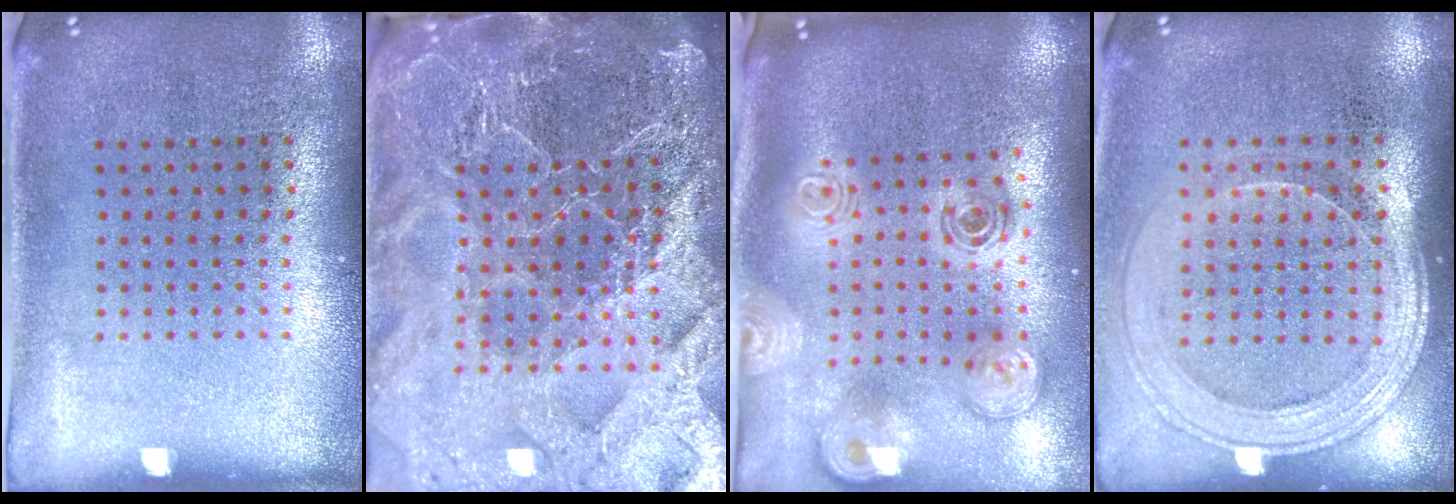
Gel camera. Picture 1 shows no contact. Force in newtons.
{"total": 6.3, "press": 5.5, "slide": 3.2}
{"total": 2.9, "press": 2.1, "slide": 2.1}
{"total": 1.8, "press": 1.6, "slide": 0.7}